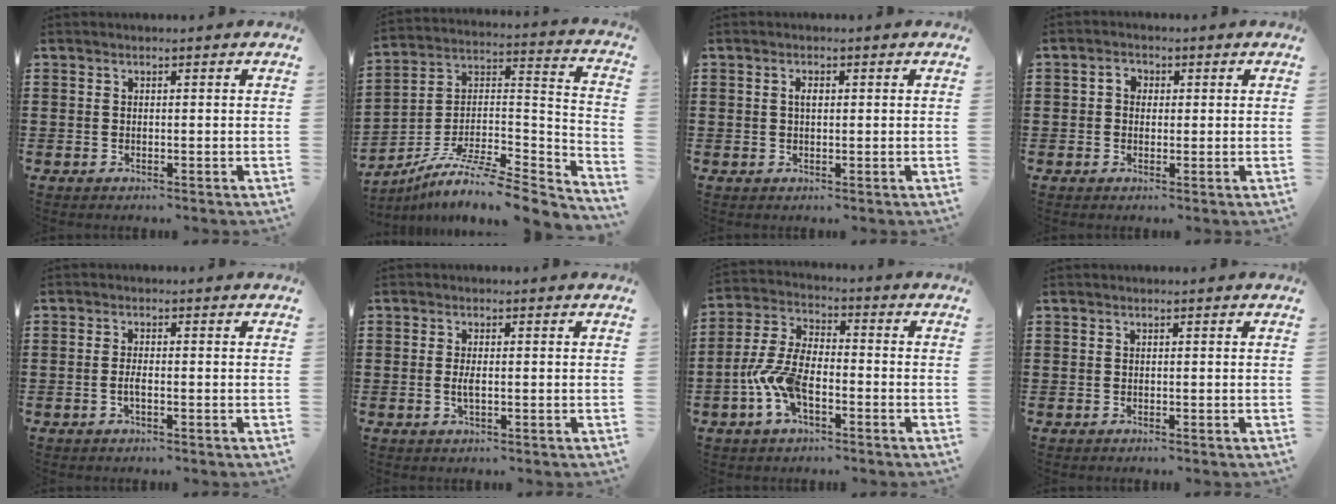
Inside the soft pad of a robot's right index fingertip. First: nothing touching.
{"total": 9.8, "force": [-8.1, 1.6, 5.3], "torque": [-0.100, 0.002, -0.161]}
{"total": 1.4, "force": [0.3, 0.6, 1.2], "torque": [-0.026, 0.005, 0.003]}
{"total": 2.1, "force": [0.0, 1.7, 1.1], "torque": [-0.027, 0.011, -0.003]}
{"total": 1.9, "force": [-0.6, 0.2, 1.7], "torque": [-0.042, -0.005, -0.013]}
{"total": 2.2, "force": [-0.3, 0.4, 2.1], "torque": [-0.047, -0.007, -0.007]}
{"total": 8.8, "force": [-2.9, 4.2, 7.2], "torque": [-0.178, -0.008, -0.060]}
{"total": 0.0}